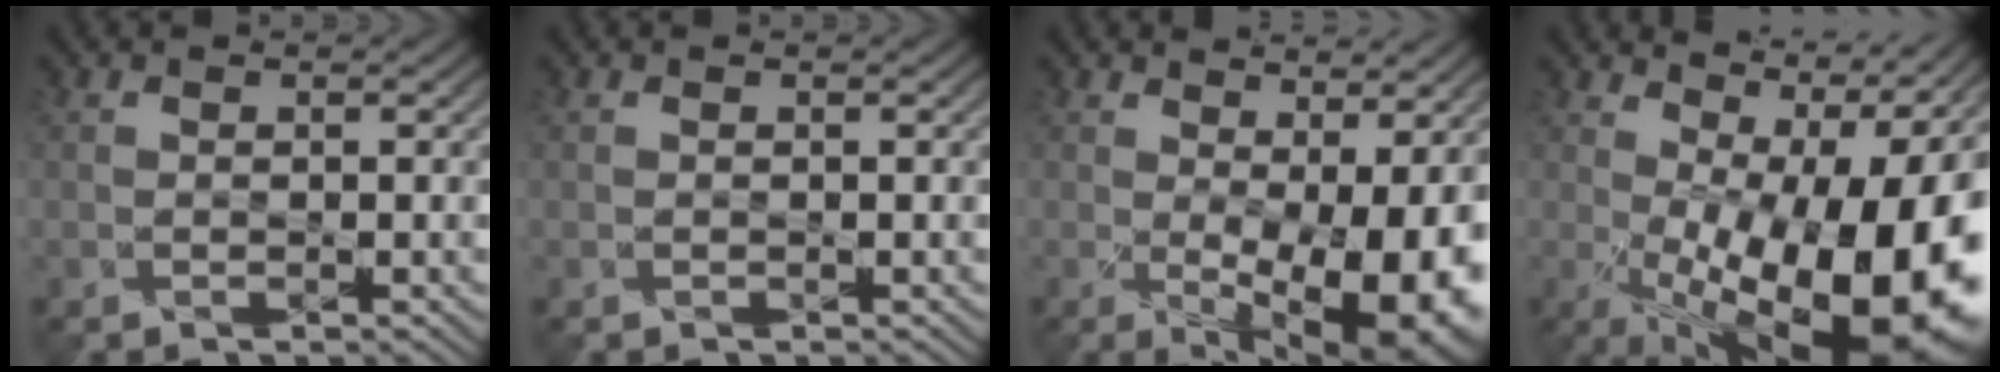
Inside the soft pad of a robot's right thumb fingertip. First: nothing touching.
{"total": 0.0}
{"total": 12.6, "force": [-1.8, 6.6, 10.6], "torque": [-0.135, -0.037, 0.007]}
{"total": 16.7, "force": [-1.8, 9.3, 13.8], "torque": [-0.164, -0.033, 0.000]}